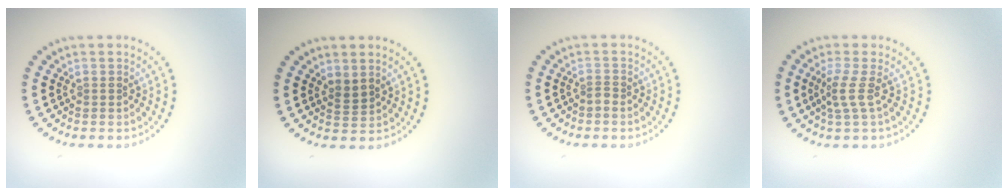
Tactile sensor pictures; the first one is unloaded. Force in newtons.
{"total": 1.3, "press": 1.1, "slide": 0.8}
{"total": 0.8, "press": 0.5, "slide": 0.7}
{"total": 2.0, "press": 1.4, "slide": 1.5}